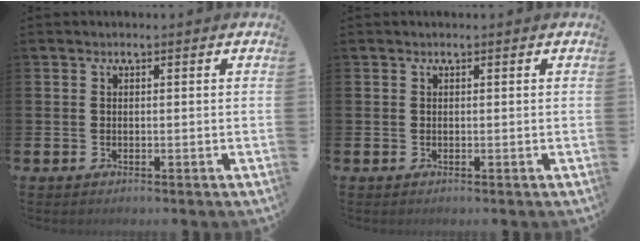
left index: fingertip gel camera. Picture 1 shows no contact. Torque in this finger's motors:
{"motor_torque": [1.07, -1.07, 0.00, 0.00]}